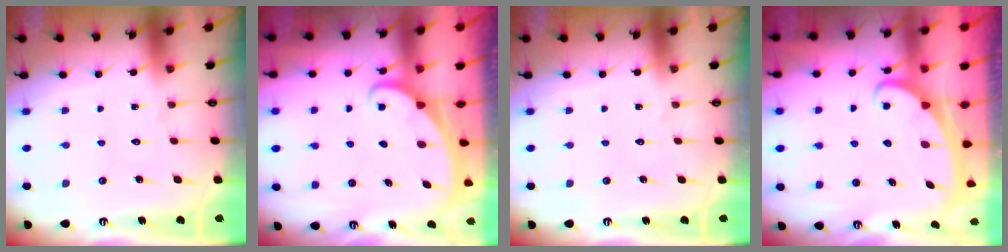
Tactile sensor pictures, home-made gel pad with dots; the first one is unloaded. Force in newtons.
{"total": 1.7, "press": 1.7, "slide": 0.1}
{"total": 0.0}
{"total": 2.3, "press": 2.2, "slide": 0.3}